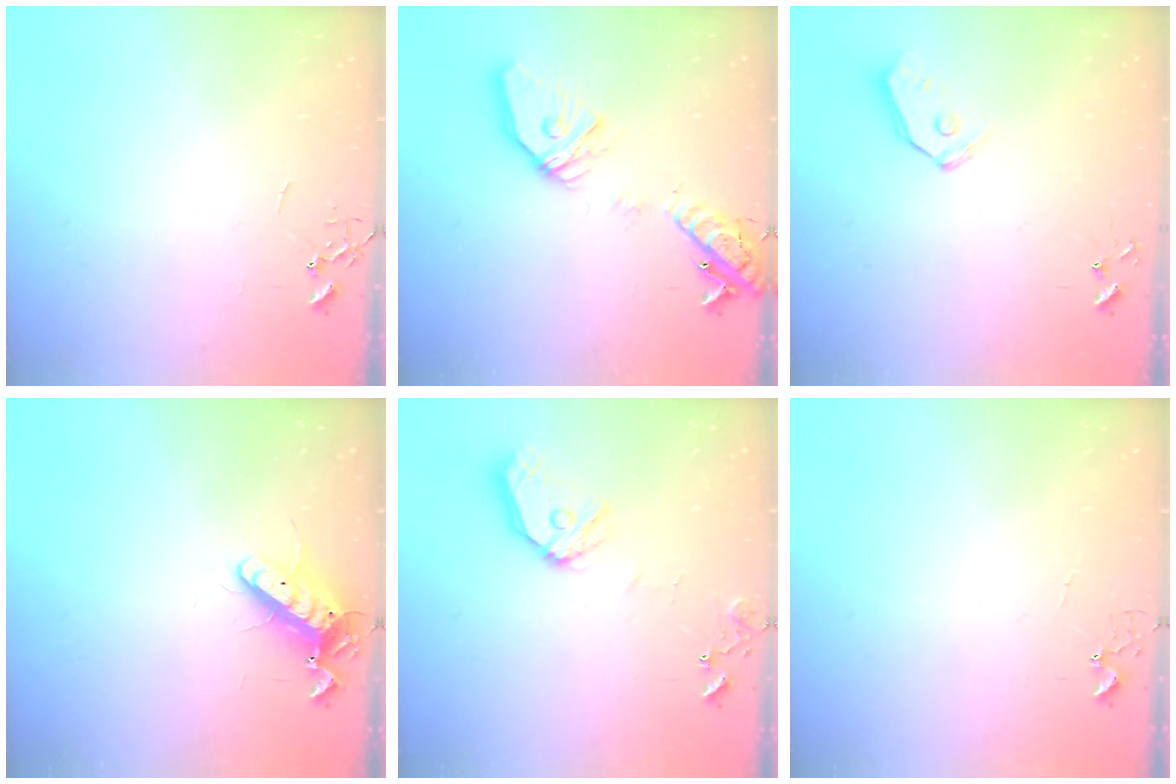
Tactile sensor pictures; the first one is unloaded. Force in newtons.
{"total": 18.6, "press": 18.3, "slide": 3.1}
{"total": 6.9, "press": 6.9, "slide": 0.7}
{"total": 11.2, "press": 11.1, "slide": 1.4}
{"total": 12.8, "press": 12.7, "slide": 1.8}
{"total": 2.7, "press": 2.7, "slide": 0.3}